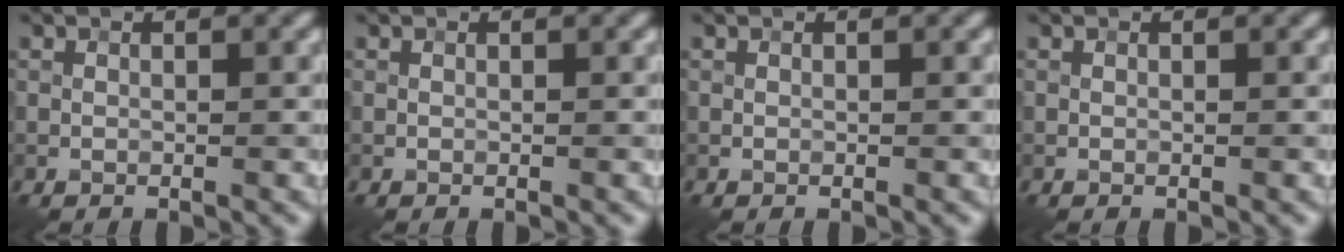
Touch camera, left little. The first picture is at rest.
{"total": 0.0}
{"total": 0.0}
{"total": 0.0}